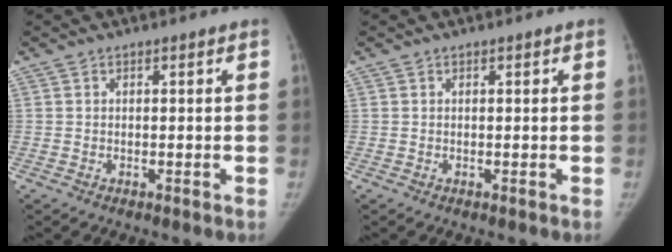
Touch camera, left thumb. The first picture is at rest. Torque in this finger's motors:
{"motor_torque": [0.06, 0.00, 0.00, -0.22, -0.02]}